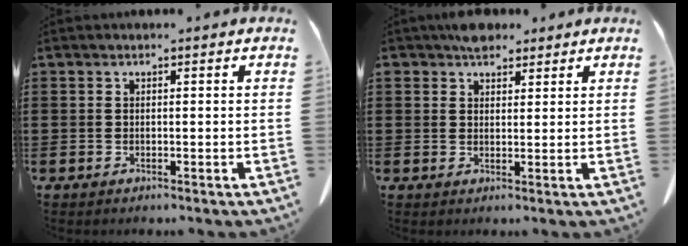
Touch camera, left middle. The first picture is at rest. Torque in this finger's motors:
{"motor_torque": [0.52, -0.31, 0.08, 0.05]}